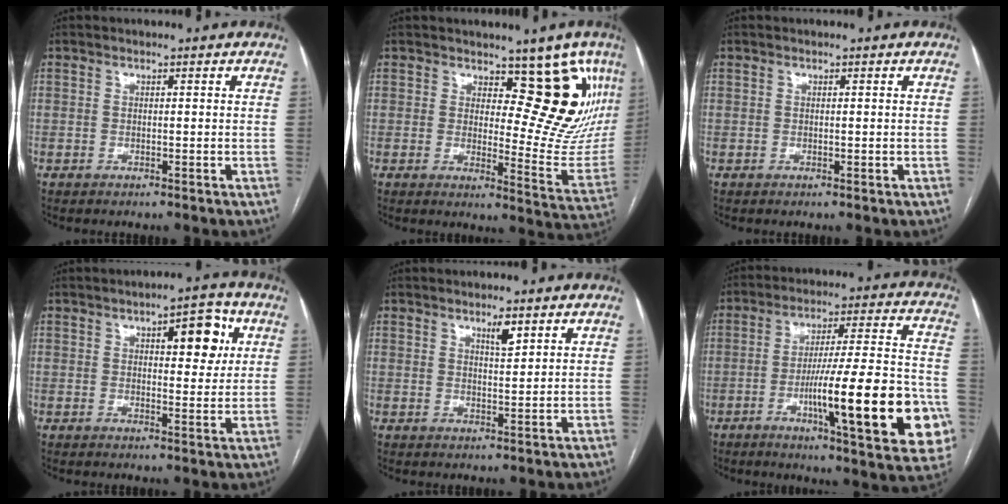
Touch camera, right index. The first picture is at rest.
{"total": 12.4, "force": [7.0, 5.5, 8.7], "torque": [-0.079, -0.021, 0.087]}
{"total": 0.0}
{"total": 7.5, "force": [2.7, 2.7, 6.4], "torque": [-0.080, 0.011, 0.033]}
{"total": 2.7, "force": [1.7, 0.5, 2.0], "torque": [-0.037, -0.003, 0.030]}
{"total": 22.8, "force": [-6.9, 2.7, 21.6], "torque": [-0.257, 0.004, -0.091]}